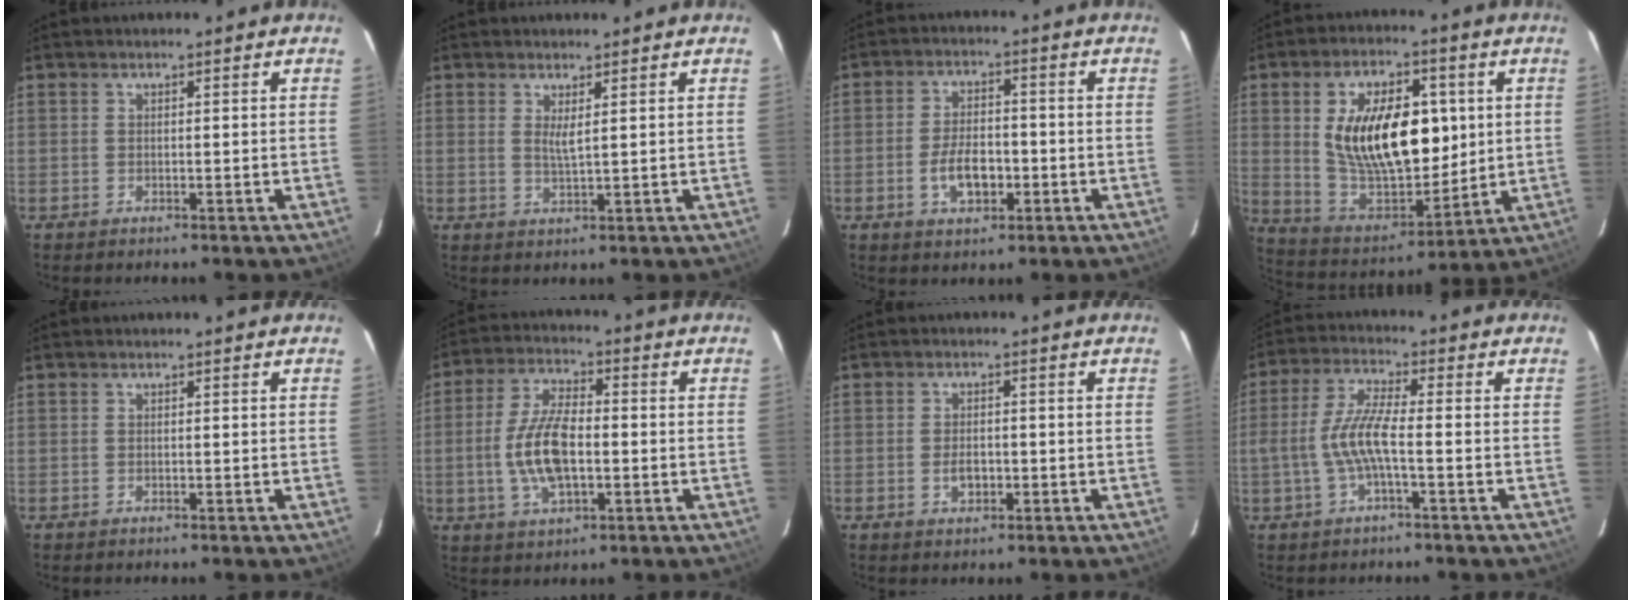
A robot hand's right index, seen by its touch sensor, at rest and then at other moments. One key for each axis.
{"total": 2.2, "fx": 0.9, "fy": 0.1, "fz": 2.0, "tx": -0.037, "ty": -0.005, "tz": 0.014}
{"total": 6.9, "fx": -2.3, "fy": 3.6, "fz": 5.4, "tx": -0.109, "ty": 0.004, "tz": -0.034}
{"total": 20.2, "fx": 3.6, "fy": 10.9, "fz": 16.7, "tx": -0.299, "ty": 0.003, "tz": 0.079}
{"total": 0.0}
{"total": 11.1, "fx": -1.7, "fy": 5.0, "fz": 9.8, "tx": -0.201, "ty": 0.004, "tz": -0.030}
{"total": 3.1, "fx": -0.9, "fy": 1.9, "fz": 2.2, "tx": -0.042, "ty": 0.000, "tz": -0.013}
{"total": 7.4, "fx": -1.9, "fy": 1.0, "fz": 7.1, "tx": -0.156, "ty": 0.005, "tz": -0.034}